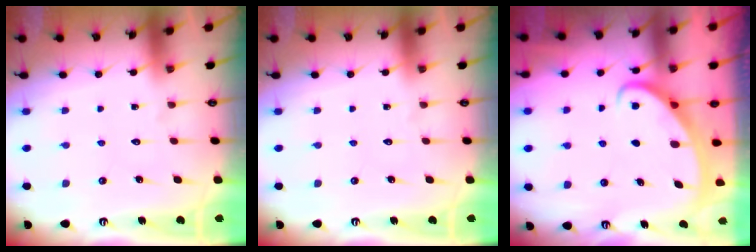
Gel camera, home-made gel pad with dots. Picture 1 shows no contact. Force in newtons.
{"total": 0.0}
{"total": 2.9, "press": 2.8, "slide": 0.3}